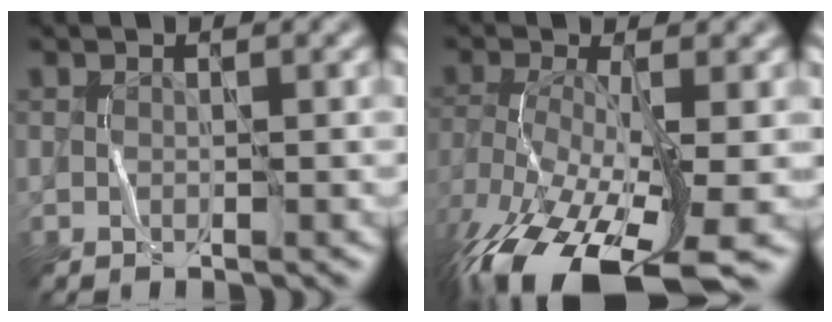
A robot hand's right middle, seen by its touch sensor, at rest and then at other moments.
{"total": 13.5, "force": [-7.6, 4.7, 10.2], "torque": [-0.219, -0.025, -0.122]}